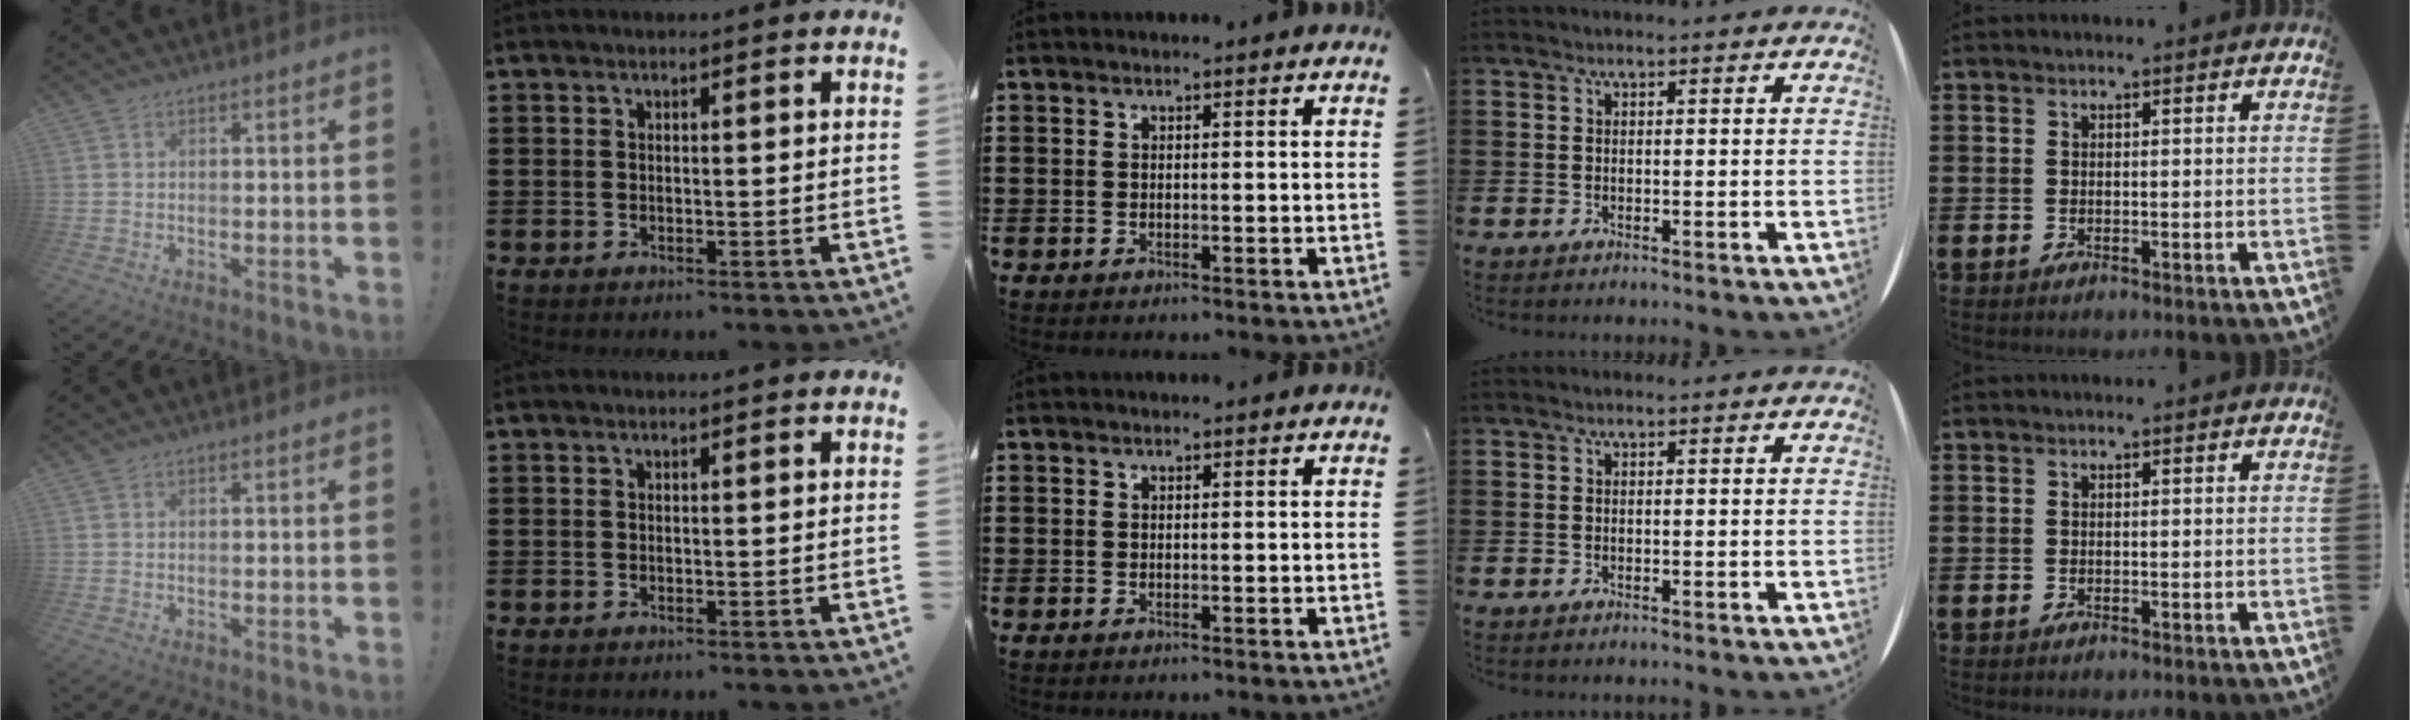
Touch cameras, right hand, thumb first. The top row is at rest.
{}